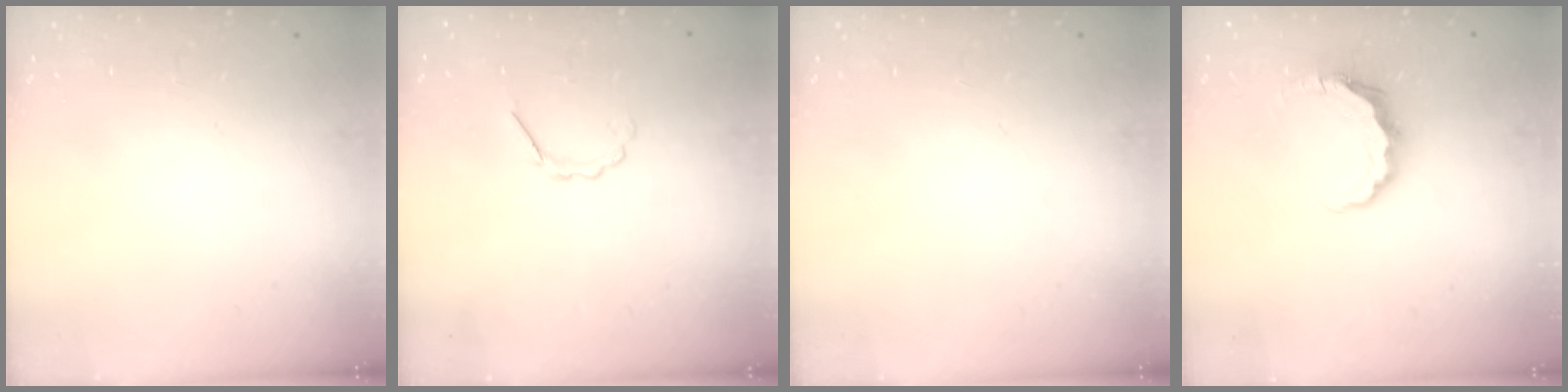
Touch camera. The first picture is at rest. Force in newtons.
{"total": 2.9, "press": 2.7, "slide": 0.8}
{"total": 0.0}
{"total": 7.4, "press": 7.4, "slide": 0.6}